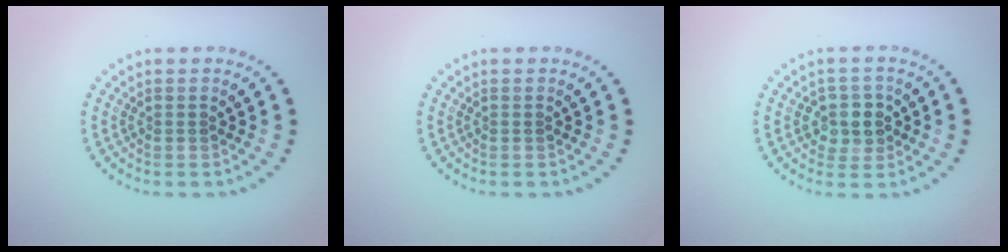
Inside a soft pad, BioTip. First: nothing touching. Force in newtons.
{"total": 0.0}
{"total": 2.6, "press": 2.4, "slide": 0.9}